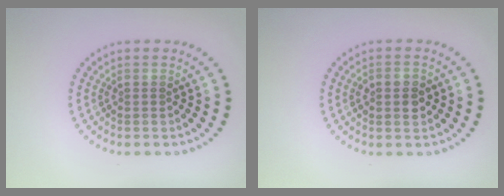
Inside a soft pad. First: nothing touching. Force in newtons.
{"total": 2.8, "press": 2.8, "slide": 0.1}